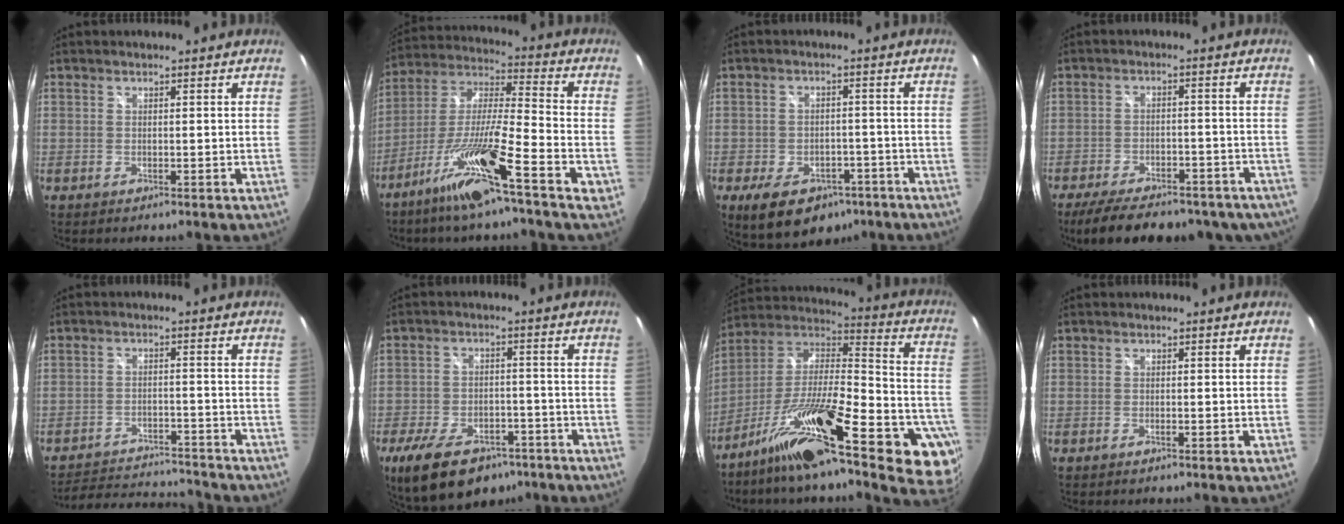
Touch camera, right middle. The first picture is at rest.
{"total": 15.9, "force": [-9.2, 0.6, 12.9], "torque": [-0.238, -0.024, -0.172]}
{"total": 12.2, "force": [-7.5, 7.4, 6.2], "torque": [-0.136, -0.005, -0.100]}
{"total": 19.8, "force": [-15.9, 7.2, 9.4], "torque": [-0.183, -0.016, -0.205]}
{"total": 13.2, "force": [-12.3, 2.7, 4.0], "torque": [-0.099, 0.006, -0.176]}
{"total": 15.9, "force": [-10.6, 8.1, 8.7], "torque": [-0.193, -0.015, -0.165]}
{"total": 31.0, "force": [-18.7, 7.2, 23.6], "torque": [-0.323, -0.019, -0.297]}
{"total": 0.9, "force": [-0.6, -0.1, 0.7], "torque": [-0.010, 0.001, -0.011]}